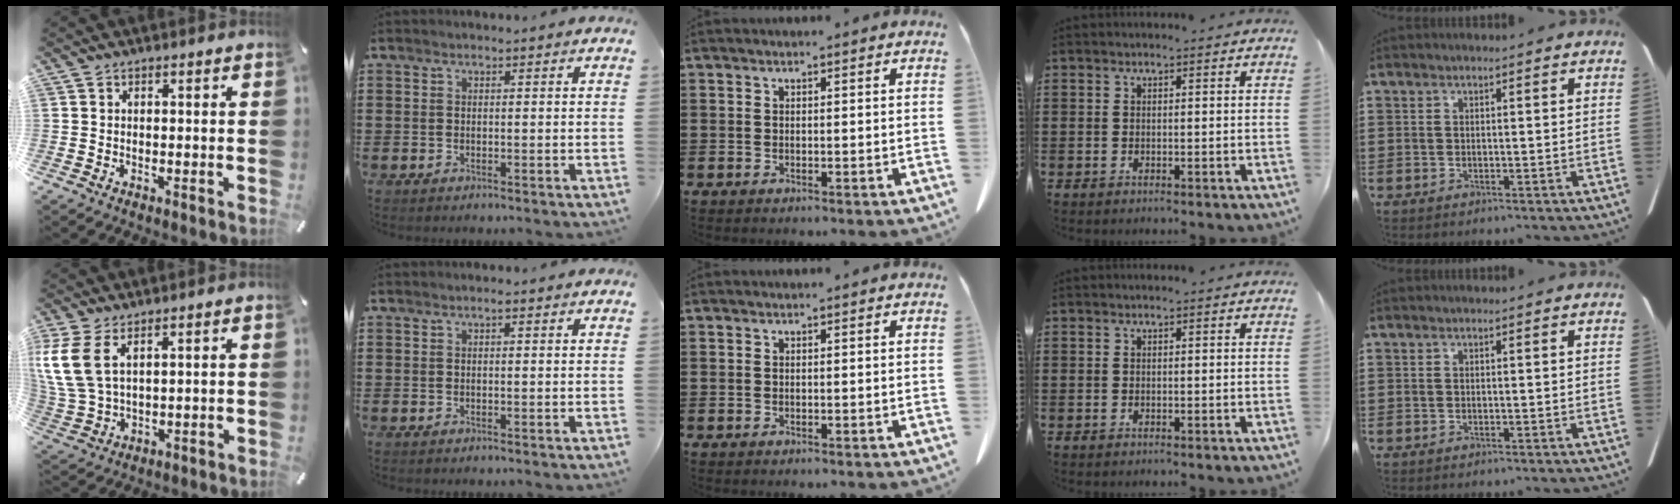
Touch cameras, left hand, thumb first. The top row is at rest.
{"thumb": {"total": 9.5, "force": [4.8, 5.2, 6.4], "torque": [-0.164, -0.016, 0.088]}, "index": {"total": 0.9, "force": [0.6, 0.1, 0.7], "torque": [-0.015, 0.002, 0.011]}}